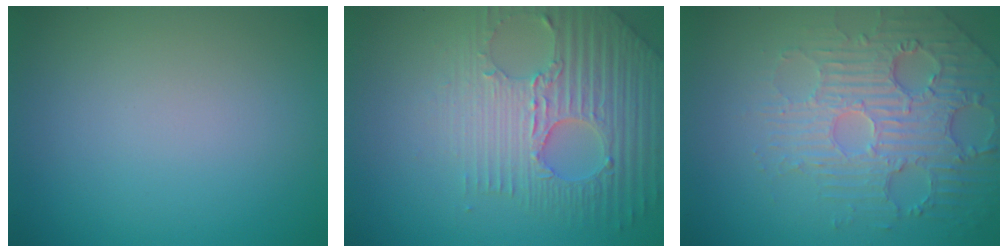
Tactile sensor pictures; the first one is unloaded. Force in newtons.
{"total": 6.4, "press": 5.0, "slide": 3.9}
{"total": 4.8, "press": 4.3, "slide": 2.2}